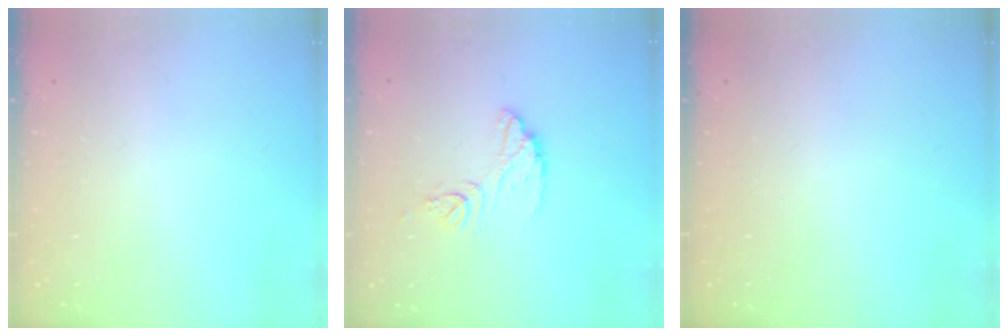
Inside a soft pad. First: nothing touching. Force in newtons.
{"total": 10.1, "press": 10.0, "slide": 0.8}
{"total": 0.0}